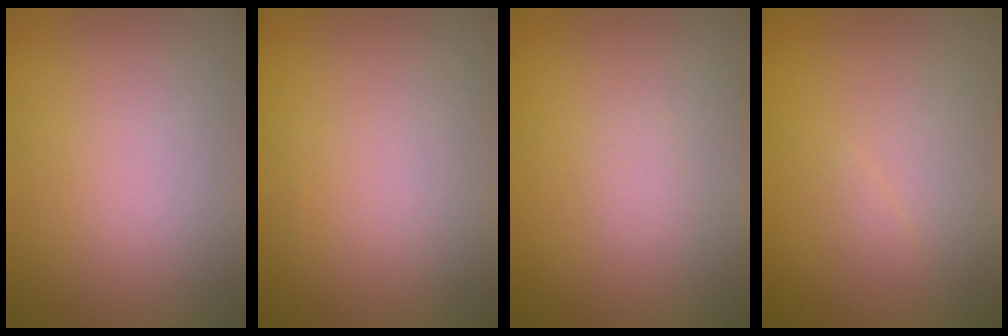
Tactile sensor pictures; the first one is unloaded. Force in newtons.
{"total": 0.0}
{"total": 0.6, "press": 0.6, "slide": 0.1}
{"total": 0.5, "press": 0.5, "slide": 0.0}